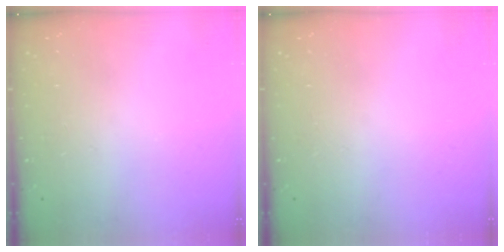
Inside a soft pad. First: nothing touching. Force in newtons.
{"total": 0.0}